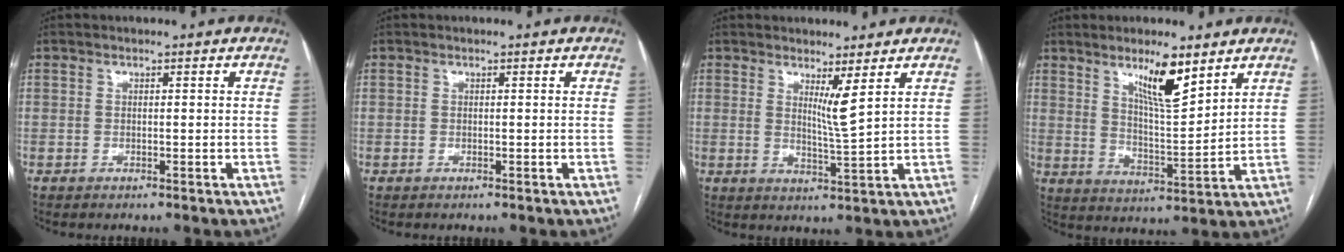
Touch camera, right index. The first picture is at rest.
{"total": 0.0}
{"total": 3.7, "force": [2.0, -0.7, 3.0], "torque": [-0.058, -0.021, 0.039]}
{"total": 9.3, "force": [6.1, 1.3, 6.9], "torque": [-0.124, -0.011, 0.110]}